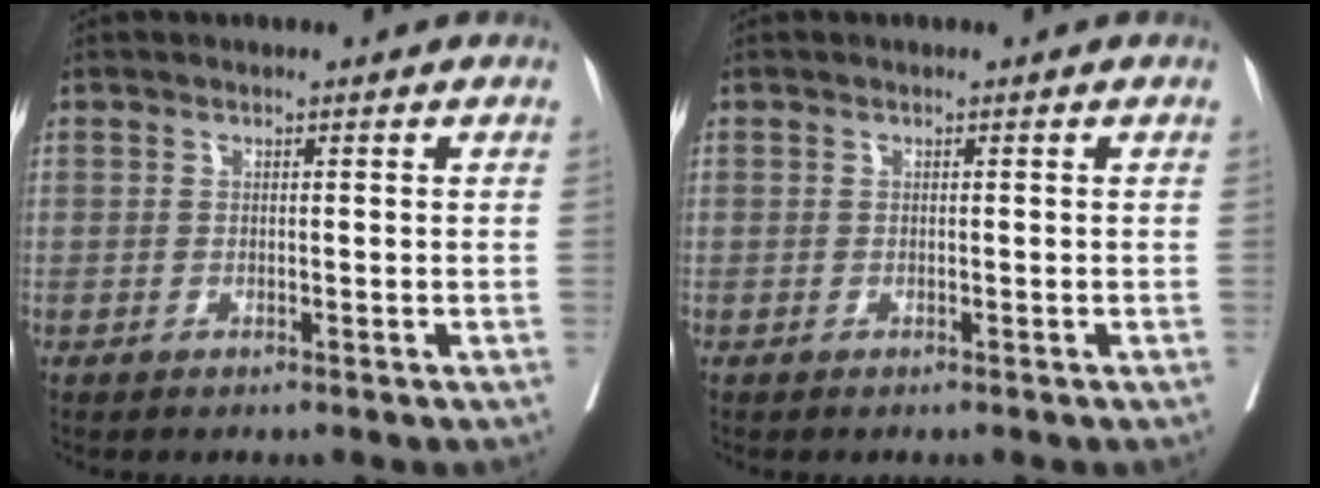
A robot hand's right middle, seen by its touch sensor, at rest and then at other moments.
{"total": 0.0}